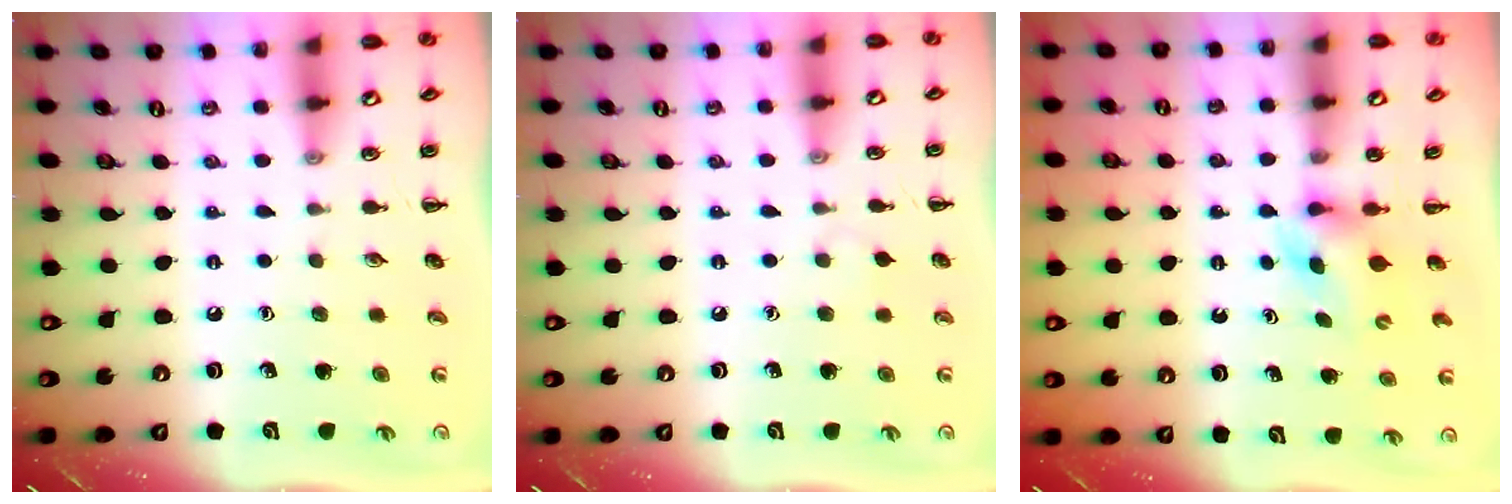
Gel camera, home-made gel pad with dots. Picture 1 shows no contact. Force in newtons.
{"total": 2.6, "press": 2.4, "slide": 1.1}
{"total": 3.1, "press": 2.7, "slide": 1.4}